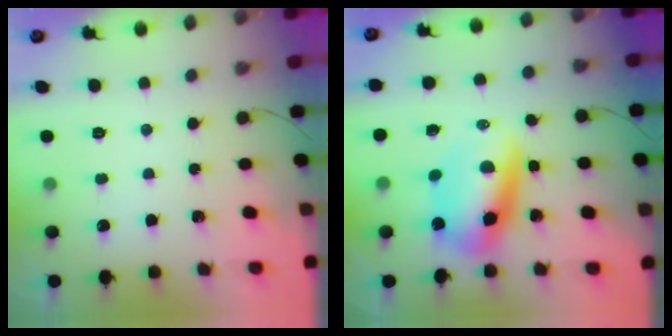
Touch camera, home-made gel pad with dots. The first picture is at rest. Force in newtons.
{"total": 10.3, "press": 9.9, "slide": 3.0}